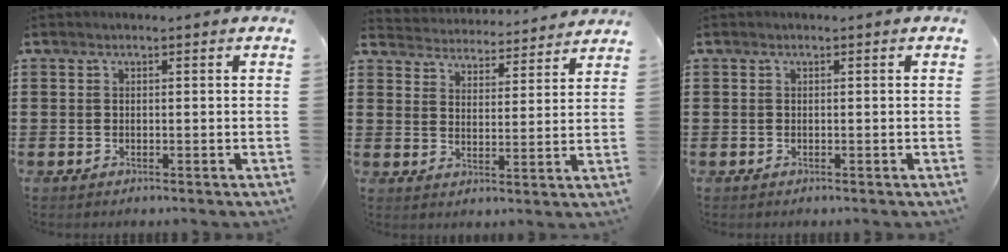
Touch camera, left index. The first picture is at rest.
{"total": 4.3, "force": [4.3, -0.1, -0.6], "torque": [-0.013, -0.033, 0.072]}
{"total": 0.0}